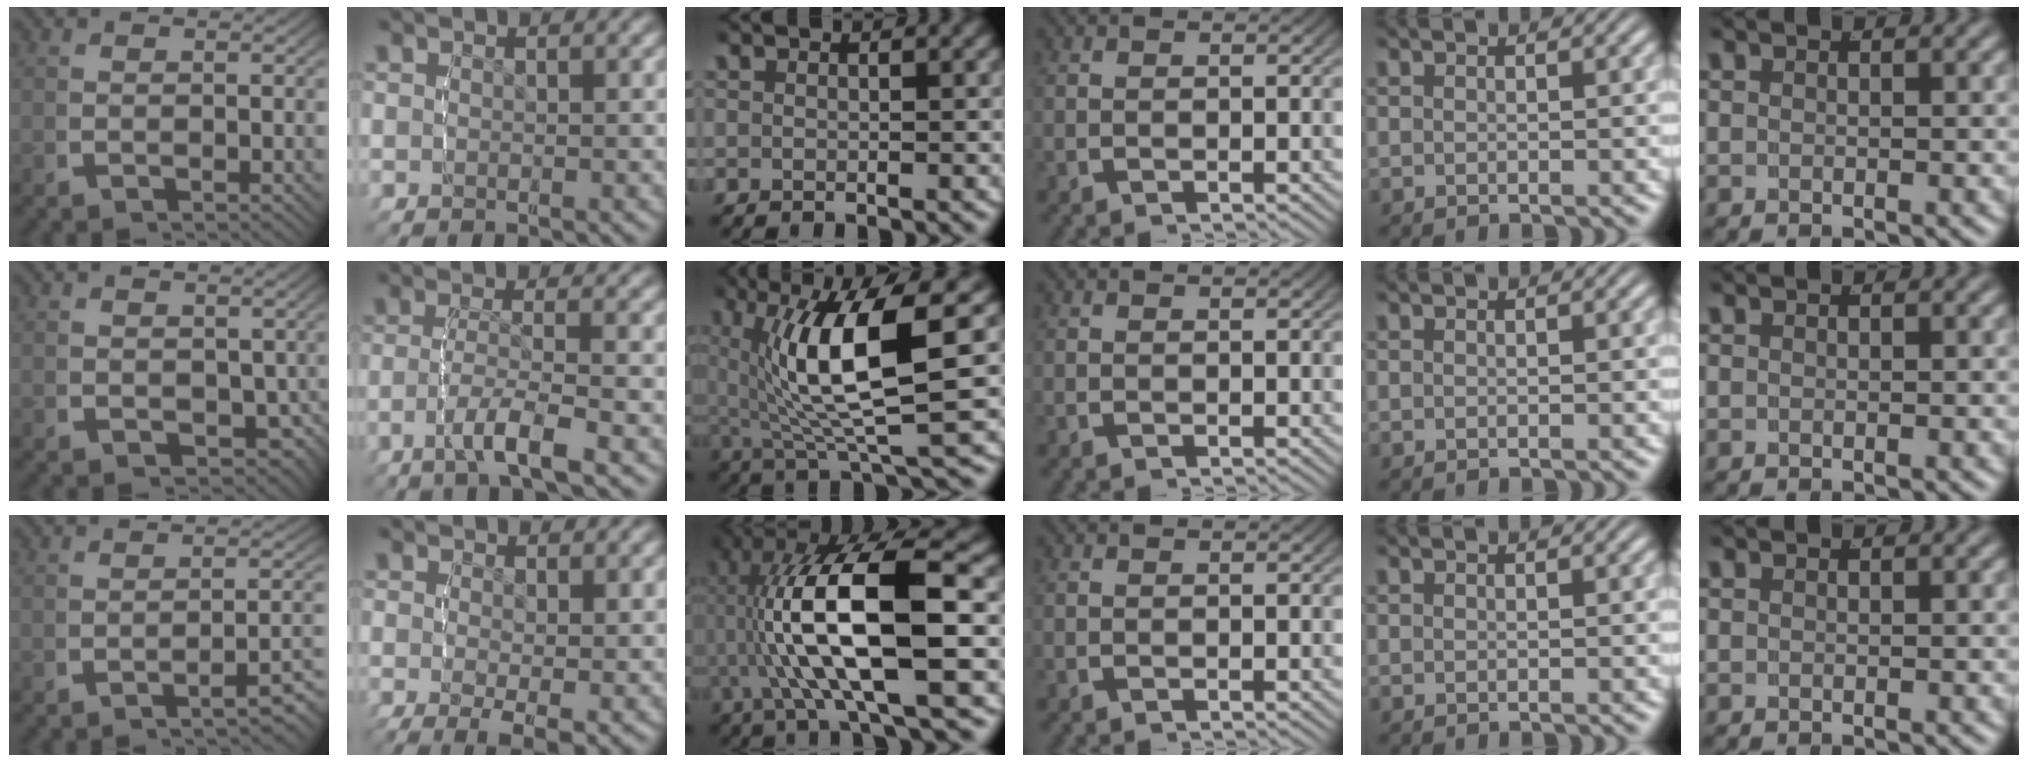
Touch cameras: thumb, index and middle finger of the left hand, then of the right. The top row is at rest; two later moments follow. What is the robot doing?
{"motion": "lift_and_place", "object": "condiment"}